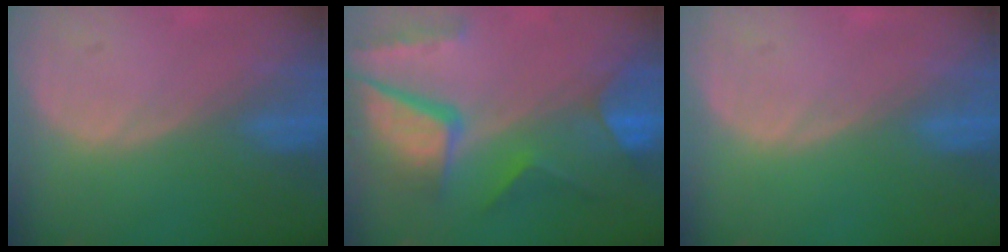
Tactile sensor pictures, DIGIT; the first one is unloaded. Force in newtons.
{"total": 11.2, "press": 9.3, "slide": 6.3}
{"total": 0.0}